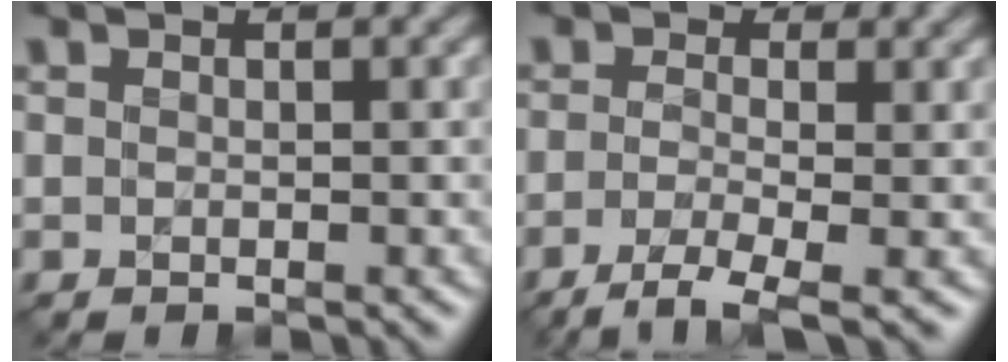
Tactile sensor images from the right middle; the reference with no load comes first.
{"total": 3.3, "force": [-1.5, 1.0, 2.7], "torque": [-0.061, -0.001, -0.039]}